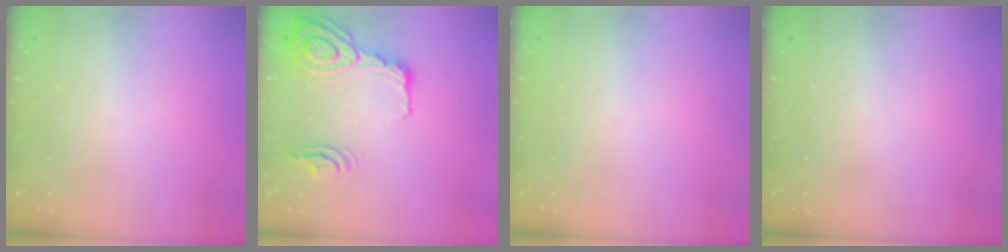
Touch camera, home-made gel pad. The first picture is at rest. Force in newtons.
{"total": 18.9, "press": 18.6, "slide": 3.2}
{"total": 0.0}
{"total": 0.0}